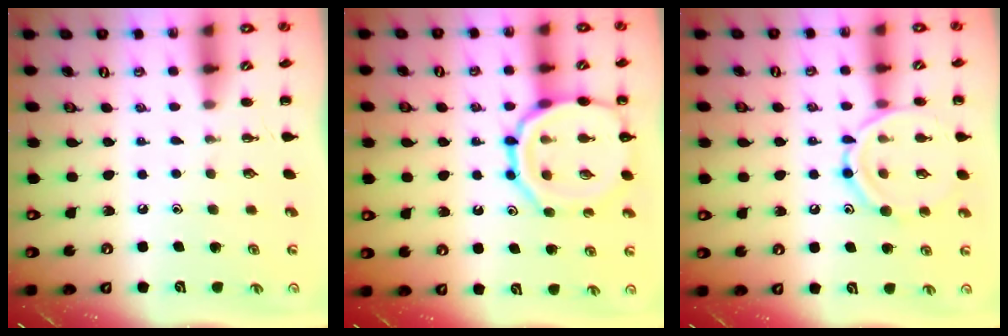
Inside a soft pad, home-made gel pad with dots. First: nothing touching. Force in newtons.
{"total": 15.7, "press": 15.6, "slide": 1.4}
{"total": 12.4, "press": 12.3, "slide": 1.1}